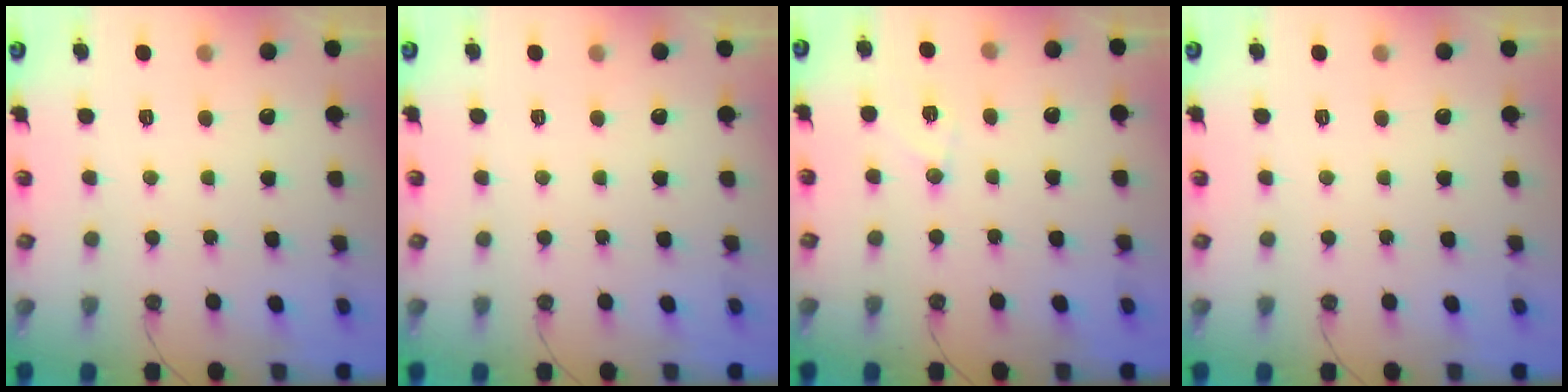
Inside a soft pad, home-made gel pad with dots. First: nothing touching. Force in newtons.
{"total": 1.5, "press": 0.2, "slide": 1.5}
{"total": 6.5, "press": 6.4, "slide": 1.2}
{"total": 0.0}